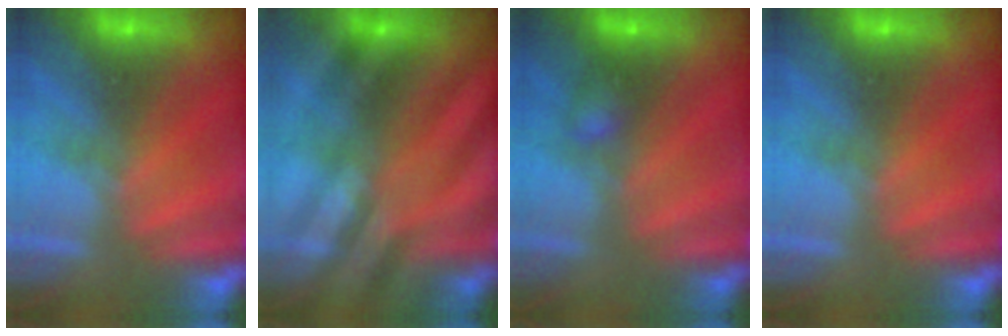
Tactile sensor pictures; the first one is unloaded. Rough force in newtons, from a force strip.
{"total": 2.6}
{"total": 2.2}
{"total": 0.0}